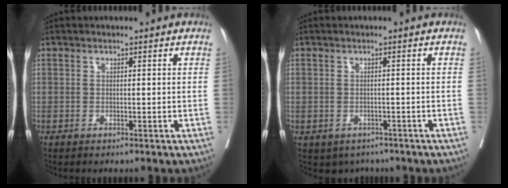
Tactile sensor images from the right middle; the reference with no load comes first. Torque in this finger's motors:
{"motor_torque": [0.22, -0.38, 0.04, -0.01]}